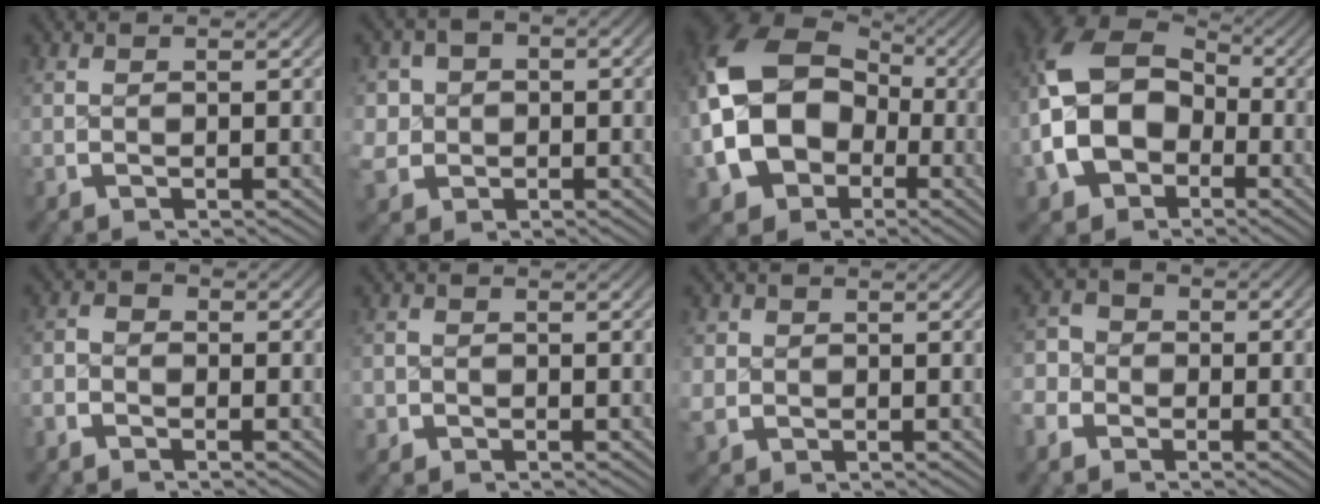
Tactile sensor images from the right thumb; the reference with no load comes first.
{"total": 4.6, "force": [-1.2, 4.2, 1.6], "torque": [-0.048, -0.023, -0.014]}
{"total": 15.2, "force": [-1.9, 12.0, 9.1], "torque": [-0.226, -0.070, -0.009]}
{"total": 12.7, "force": [-1.3, 9.8, 7.9], "torque": [-0.199, -0.047, -0.008]}
{"total": 2.3, "force": [-1.7, 1.5, 0.2], "torque": [-0.008, -0.004, -0.043]}
{"total": 1.7, "force": [-1.1, 1.3, -0.2], "torque": [-0.001, -0.012, -0.020]}
{"total": 2.2, "force": [-0.7, 2.1, 0.3], "torque": [-0.018, -0.017, -0.005]}
{"total": 4.4, "force": [-1.9, 3.8, 1.3], "torque": [-0.025, -0.009, -0.048]}